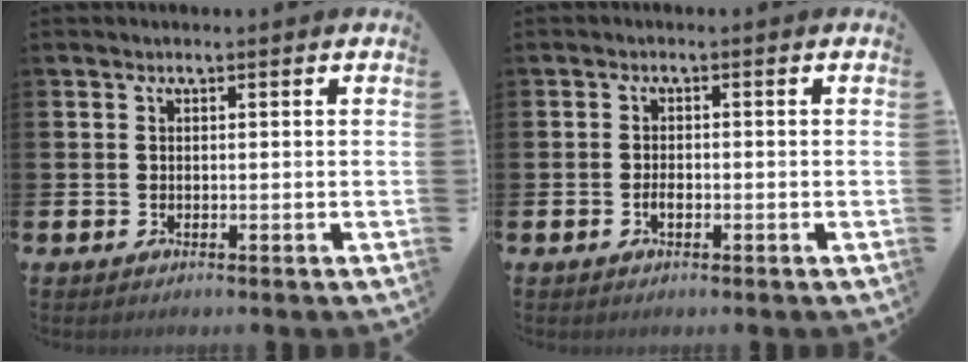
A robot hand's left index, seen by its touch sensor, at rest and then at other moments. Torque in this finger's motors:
{"motor_torque": [0.26, 0.00, 0.02, 0.01]}